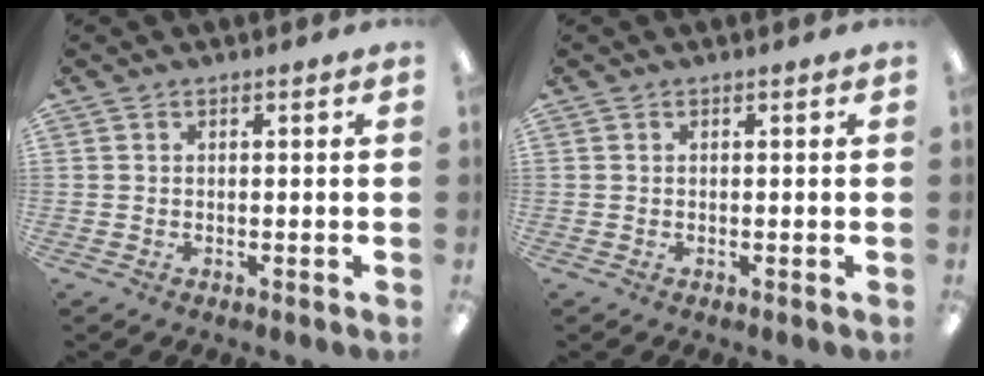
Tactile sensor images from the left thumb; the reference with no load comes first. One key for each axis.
{"total": 0.0}